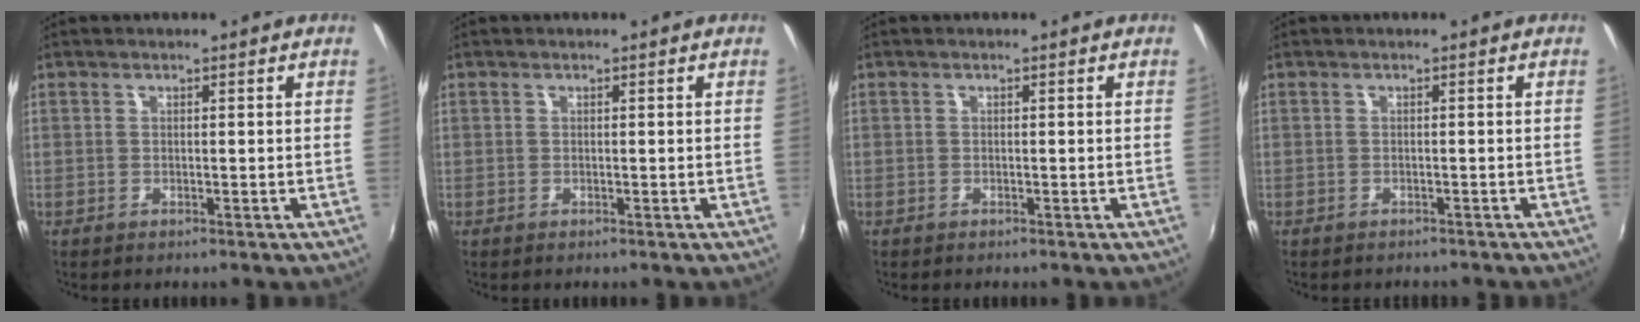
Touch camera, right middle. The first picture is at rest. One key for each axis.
{"total": 0.0}
{"total": 0.6, "fx": -0.4, "fy": 0.4, "fz": -0.1, "tx": -0.001, "ty": 0.002, "tz": -0.006}
{"total": 2.6, "fx": -2.3, "fy": 0.7, "fz": 0.8, "tx": -0.018, "ty": -0.011, "tz": -0.029}